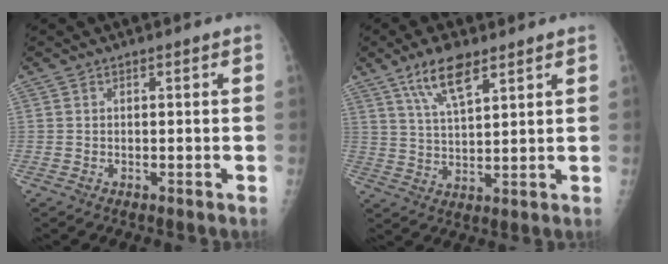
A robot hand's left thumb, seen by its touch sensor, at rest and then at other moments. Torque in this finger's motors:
{"motor_torque": [0.42, -0.15, 0.93, -0.61, 0.03]}